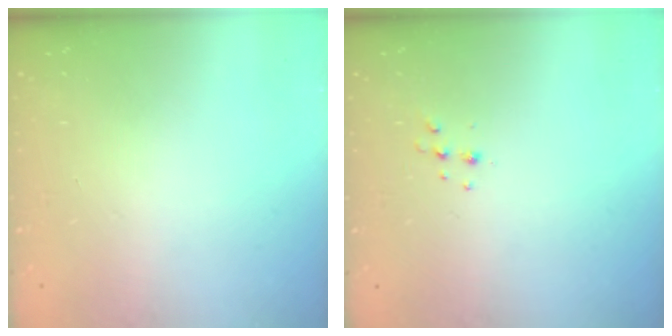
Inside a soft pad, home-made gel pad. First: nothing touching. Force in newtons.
{"total": 3.8, "press": 3.7, "slide": 0.7}